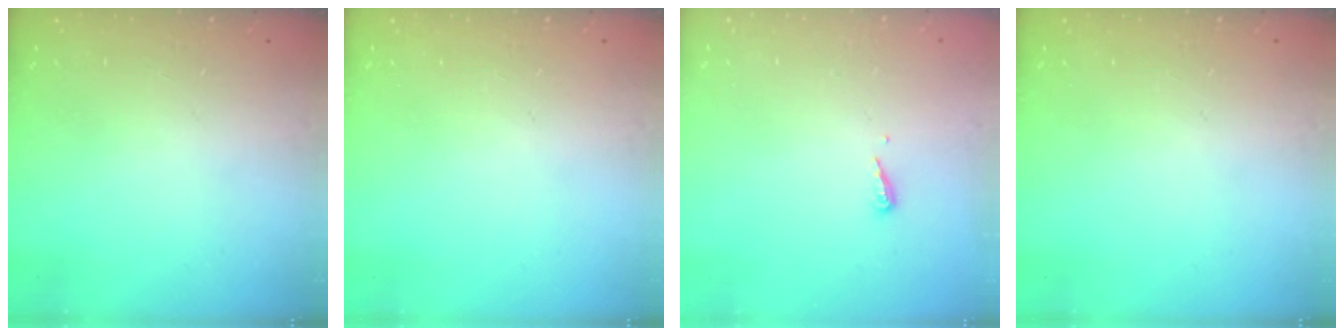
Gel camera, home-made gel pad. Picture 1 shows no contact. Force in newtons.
{"total": 0.0}
{"total": 4.8, "press": 4.8, "slide": 0.5}
{"total": 0.0}